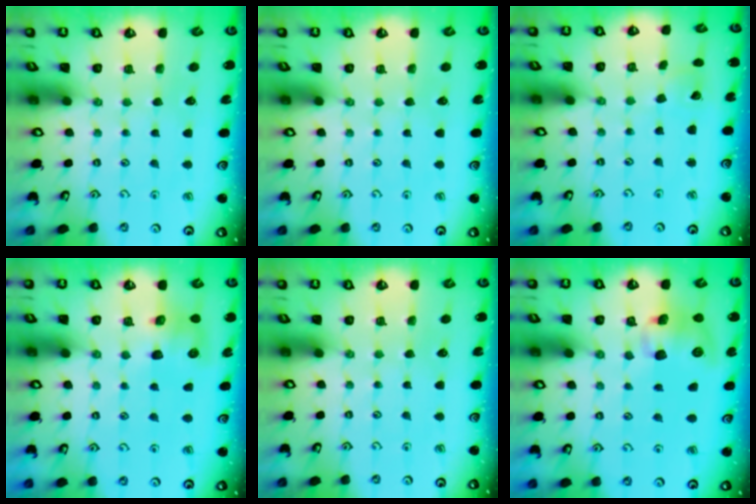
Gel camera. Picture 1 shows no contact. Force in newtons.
{"total": 0.0}
{"total": 2.8, "press": 2.8, "slide": 0.0}
{"total": 7.7, "press": 7.6, "slide": 1.0}
{"total": 0.0}
{"total": 9.9, "press": 9.8, "slide": 1.3}